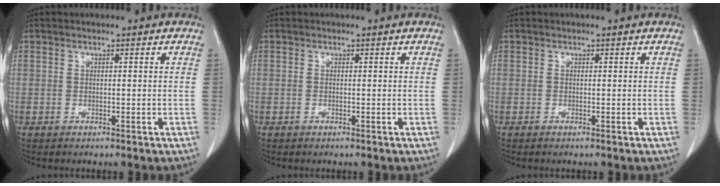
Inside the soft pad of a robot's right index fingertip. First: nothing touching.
{"total": 0.0}
{"total": 0.0}